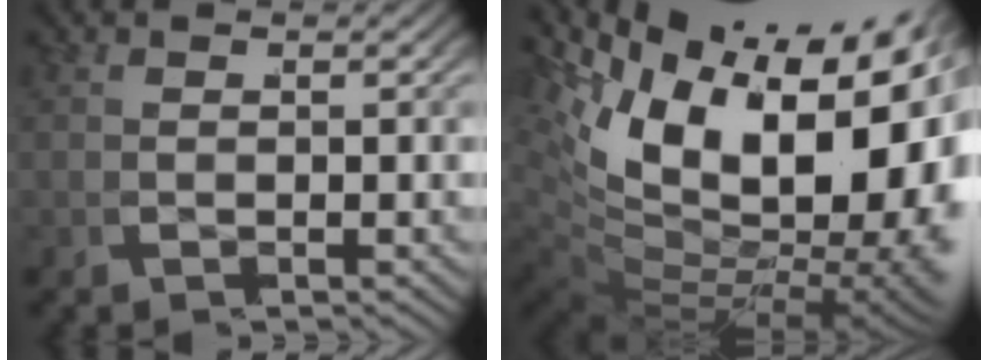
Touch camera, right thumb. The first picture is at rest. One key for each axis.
{"total": 19.7, "fx": 1.1, "fy": 11.9, "fz": 15.6, "tx": -0.267, "ty": -0.058, "tz": 0.055}